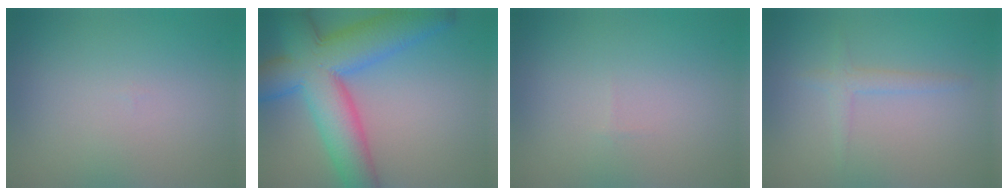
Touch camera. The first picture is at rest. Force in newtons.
{"total": 11.8, "press": 11.8, "slide": 0.3}
{"total": 0.0}
{"total": 1.5, "press": 1.5, "slide": 0.0}